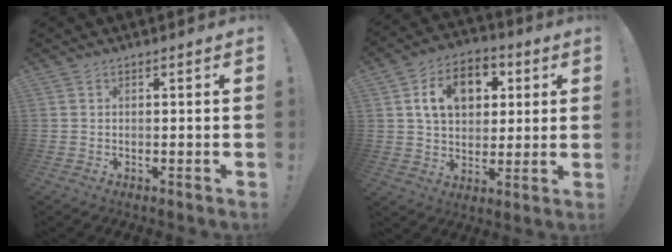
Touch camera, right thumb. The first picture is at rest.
{"total": 14.2, "force": [5.0, 10.1, 8.5], "torque": [-0.126, -0.008, 0.095]}